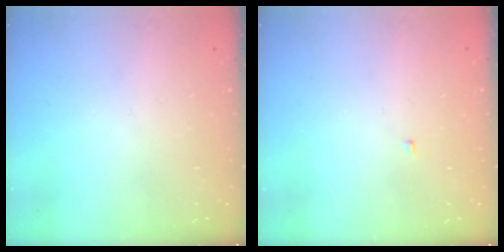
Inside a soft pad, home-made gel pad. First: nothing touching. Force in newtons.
{"total": 1.4, "press": 1.3, "slide": 0.1}